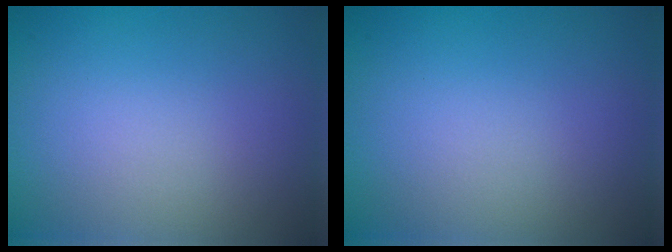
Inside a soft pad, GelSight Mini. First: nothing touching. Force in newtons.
{"total": 0.0}